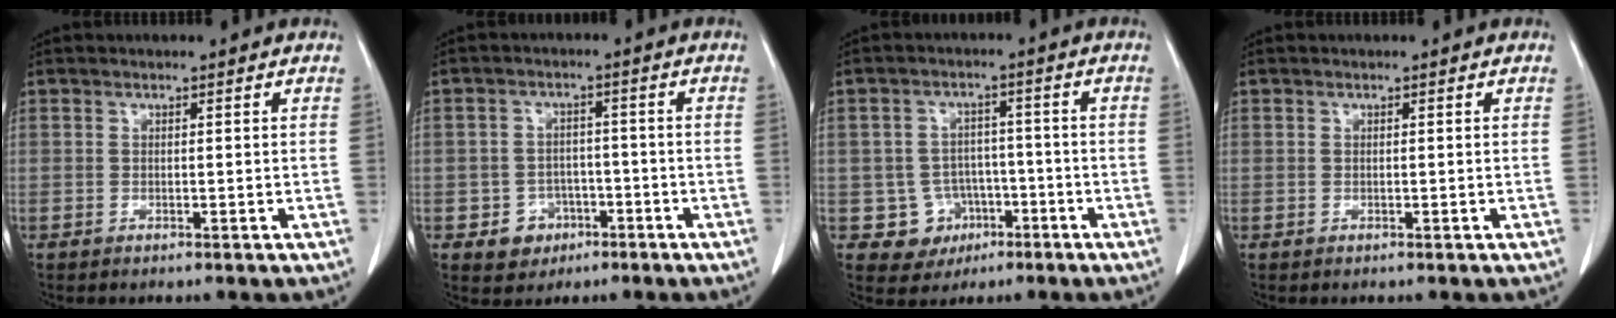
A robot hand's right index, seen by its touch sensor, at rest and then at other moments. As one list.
[{"total": 4.4, "force": [-2.0, 3.8, 1.0], "torque": [-0.009, 0.011, -0.022]}, {"total": 6.3, "force": [-2.2, 5.9, 0.8], "torque": [-0.007, 0.013, -0.025]}, {"total": 0.0}]